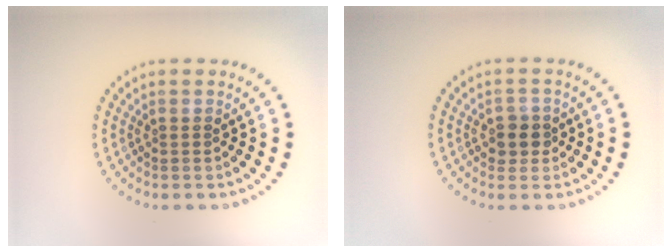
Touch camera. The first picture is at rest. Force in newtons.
{"total": 1.8, "press": 1.7, "slide": 0.8}